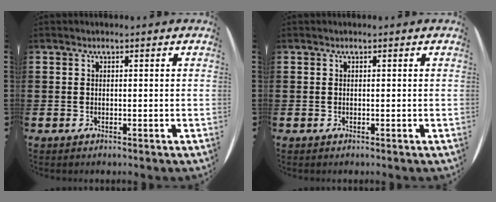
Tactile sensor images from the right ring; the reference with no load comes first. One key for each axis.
{"total": 0.0}